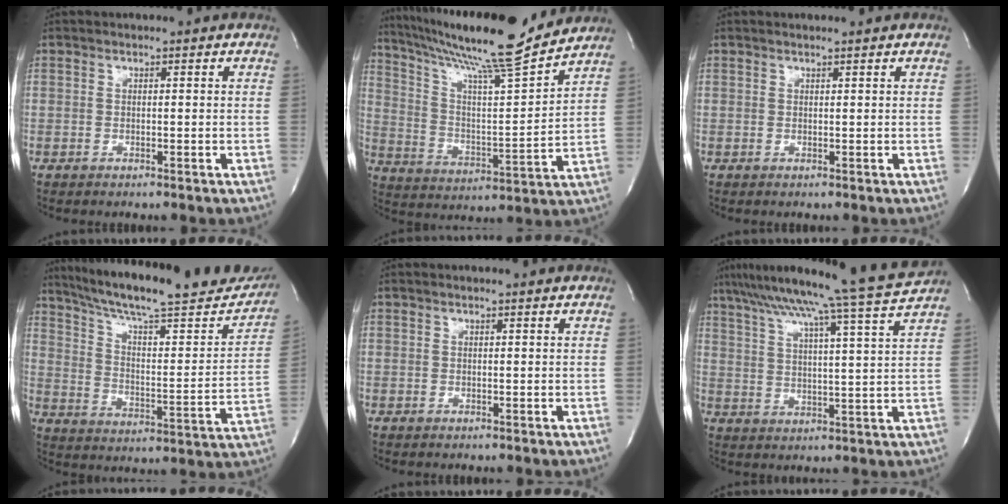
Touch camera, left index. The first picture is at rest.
{"total": 20.2, "force": [17.6, -0.3, 9.9], "torque": [-0.177, -0.011, 0.284]}
{"total": 1.4, "force": [1.2, -0.2, 0.6], "torque": [-0.011, 0.007, 0.023]}
{"total": 26.2, "force": [22.8, 3.8, 12.4], "torque": [-0.198, -0.024, 0.317]}
{"total": 1.6, "force": [1.5, -0.2, 0.6], "torque": [-0.013, 0.007, 0.019]}
{"total": 18.6, "force": [15.9, -2.8, 9.3], "torque": [-0.163, -0.026, 0.223]}